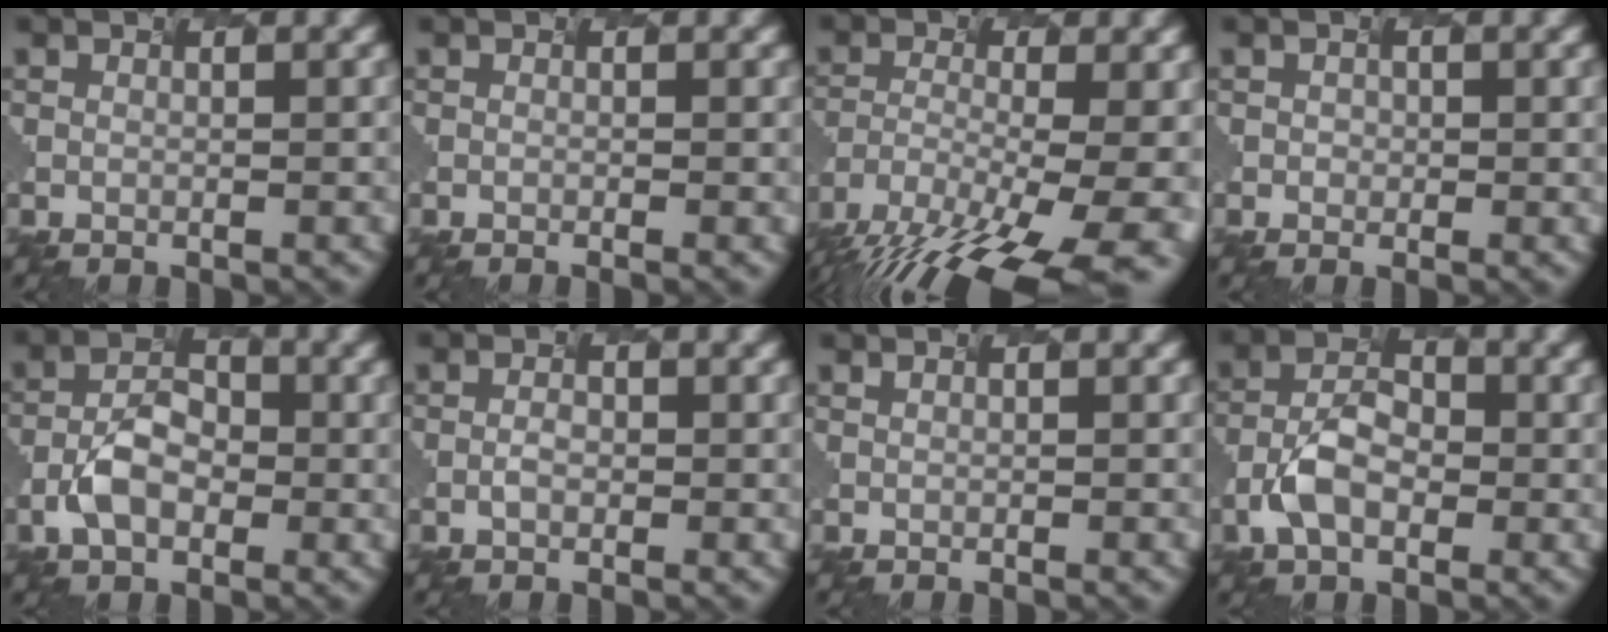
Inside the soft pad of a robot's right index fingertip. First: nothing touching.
{"total": 0.8, "force": [-0.2, 0.3, 0.7], "torque": [-0.002, -0.002, -0.011]}
{"total": 14.8, "force": [-10.7, 3.9, 9.5], "torque": [-0.164, -0.024, -0.143]}
{"total": 0.7, "force": [-0.4, 0.6, 0.1], "torque": [0.002, 0.002, 0.000]}
{"total": 3.8, "force": [-2.1, 2.2, 2.3], "torque": [-0.049, 0.008, -0.036]}
{"total": 1.0, "force": [-0.9, 0.4, 0.4], "torque": [-0.010, 0.002, -0.011]}
{"total": 0.8, "force": [0.4, 0.4, 0.6], "torque": [0.001, -0.006, 0.002]}
{"total": 4.2, "force": [-2.2, 2.3, 2.7], "torque": [-0.057, 0.008, -0.040]}